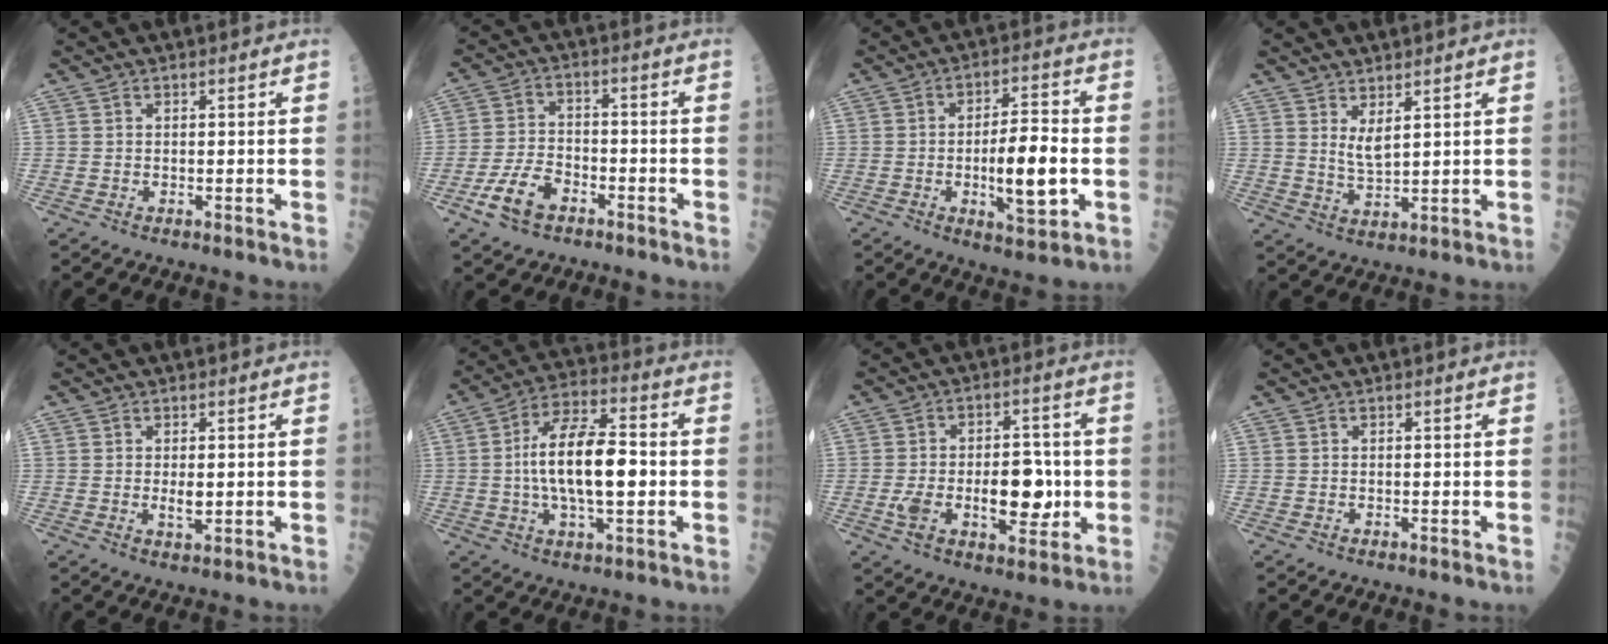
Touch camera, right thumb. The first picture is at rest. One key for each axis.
{"total": 7.8, "fx": -4.3, "fy": 4.4, "fz": 4.9, "tx": -0.095, "ty": 0.026, "tz": -0.079}
{"total": 11.5, "fx": -1.9, "fy": 3.9, "fz": 10.6, "tx": -0.155, "ty": 0.013, "tz": -0.027}
{"total": 3.7, "fx": 2.0, "fy": 1.0, "fz": 3.0, "tx": -0.056, "ty": -0.025, "tz": 0.044}
{"total": 2.4, "fx": 0.1, "fy": 1.0, "fz": 2.2, "tx": -0.035, "ty": -0.005, "tz": 0.003}
{"total": 16.0, "fx": -0.4, "fy": 6.4, "fz": 14.6, "tx": -0.257, "ty": 0.021, "tz": -0.011}
{"total": 14.2, "fx": -1.7, "fy": 7.6, "fz": 11.9, "tx": -0.166, "ty": 0.017, "tz": -0.018}
{"total": 0.0}